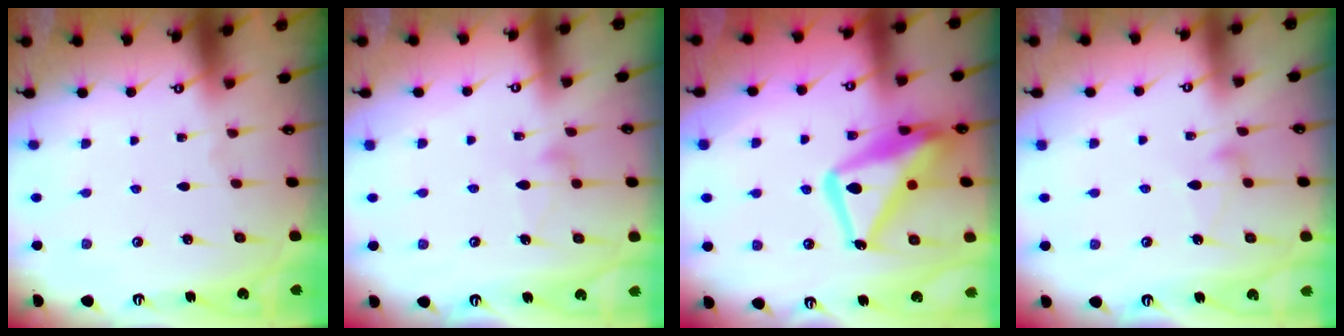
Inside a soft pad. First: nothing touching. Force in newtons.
{"total": 7.1, "press": 7.1, "slide": 0.3}
{"total": 18.1, "press": 18.0, "slide": 1.8}
{"total": 6.8, "press": 6.8, "slide": 0.4}